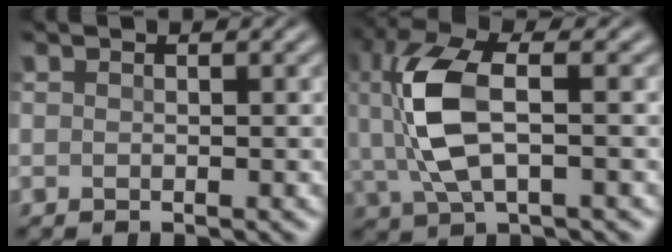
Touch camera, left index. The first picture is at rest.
{"total": 8.1, "force": [0.3, 3.8, 7.2], "torque": [-0.165, 0.008, 0.004]}